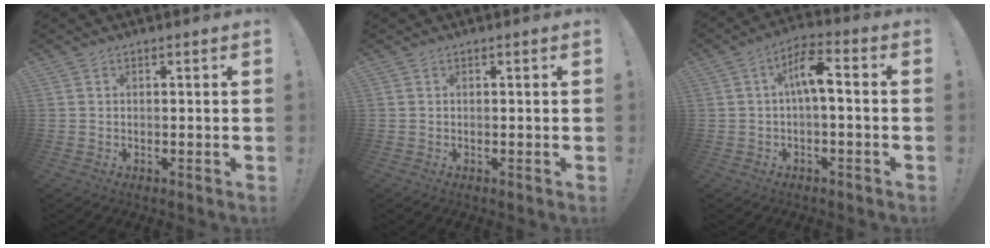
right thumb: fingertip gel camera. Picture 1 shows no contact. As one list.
[{"total": 0.0}, {"total": 8.5, "force": [0.4, 3.1, 7.9], "torque": [-0.127, 0.010, 0.004]}]